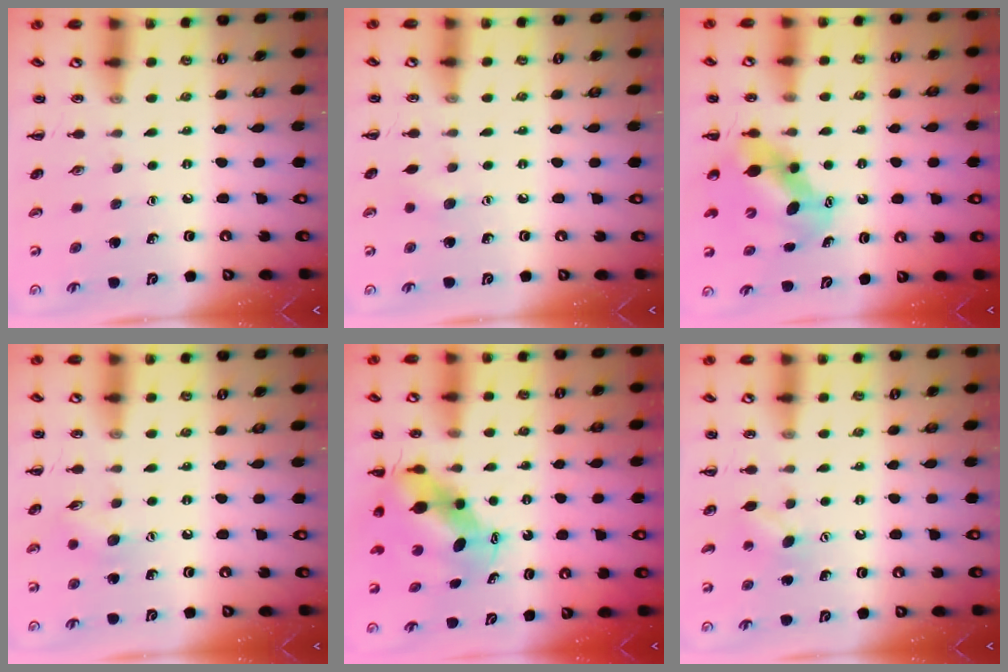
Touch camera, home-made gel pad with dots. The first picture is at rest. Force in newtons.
{"total": 3.5, "press": 3.4, "slide": 1.0}
{"total": 6.4, "press": 6.3, "slide": 0.9}
{"total": 5.8, "press": 5.8, "slide": 0.8}
{"total": 7.6, "press": 7.4, "slide": 1.7}
{"total": 3.4, "press": 3.3, "slide": 0.7}